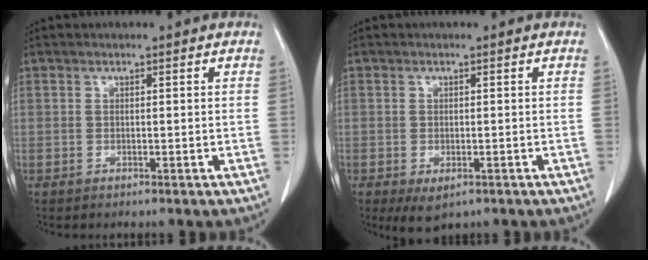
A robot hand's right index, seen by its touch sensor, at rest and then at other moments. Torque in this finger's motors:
{"motor_torque": [0.52, -0.44, 0.09, 0.00]}